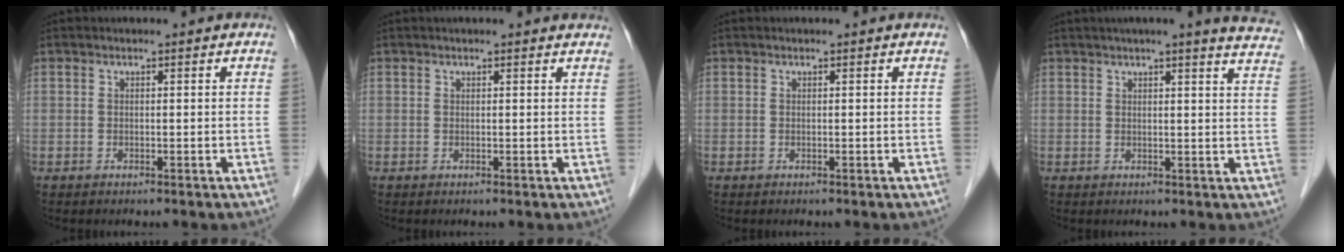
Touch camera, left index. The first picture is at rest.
{"total": 3.2, "force": [2.9, 0.4, 1.1], "torque": [-0.014, 0.016, 0.024]}
{"total": 0.0}
{"total": 13.5, "force": [11.9, 0.5, 6.3], "torque": [-0.069, -0.020, 0.119]}